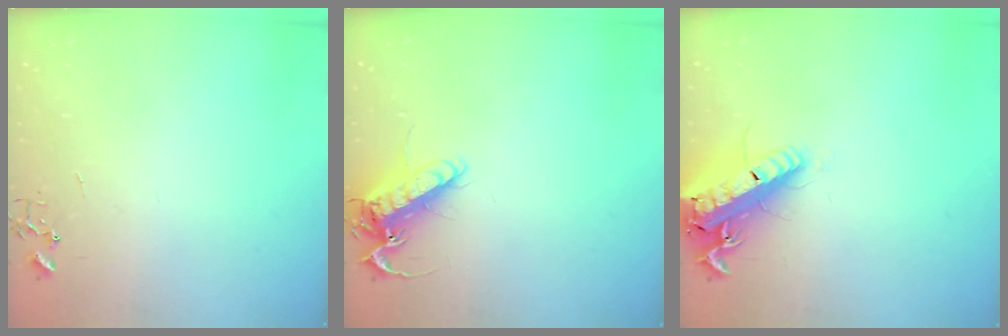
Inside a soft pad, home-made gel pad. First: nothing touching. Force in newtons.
{"total": 13.4, "press": 13.2, "slide": 2.1}
{"total": 20.0, "press": 19.7, "slide": 4.0}